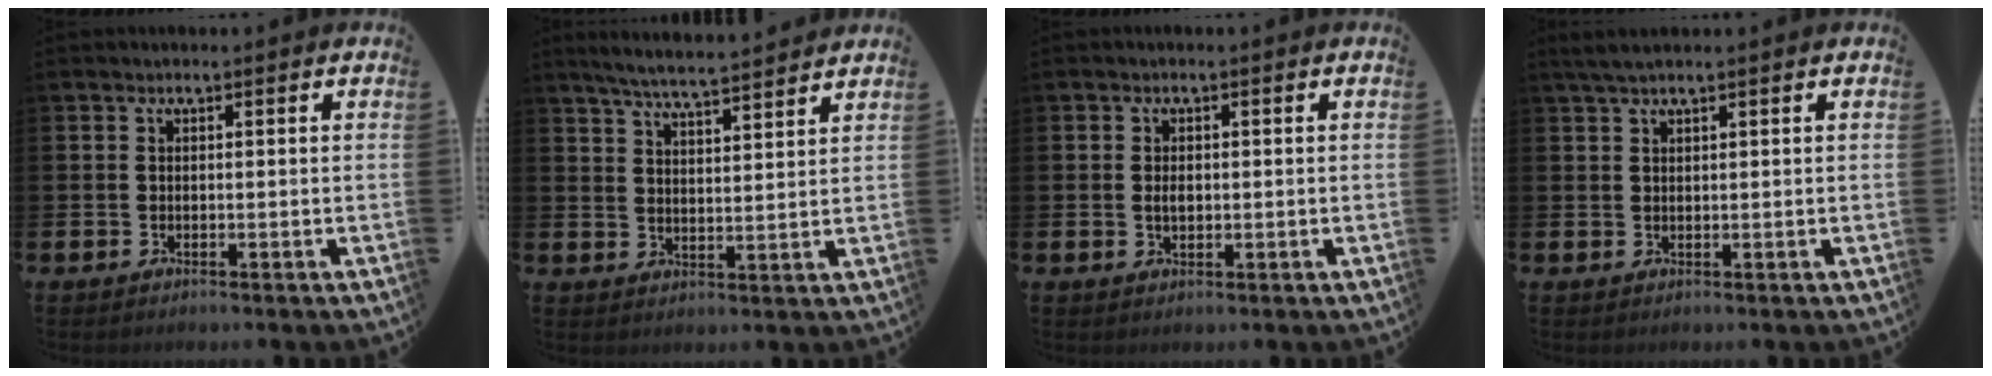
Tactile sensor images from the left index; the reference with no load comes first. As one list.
[{"total": 5.5, "force": [5.3, -0.1, 1.4], "torque": [-0.044, -0.034, 0.093]}, {"total": 1.6, "force": [0.1, 1.0, 1.3], "torque": [-0.015, 0.002, -0.004]}, {"total": 2.0, "force": [1.5, 0.2, 1.3], "torque": [-0.031, 0.005, 0.028]}]